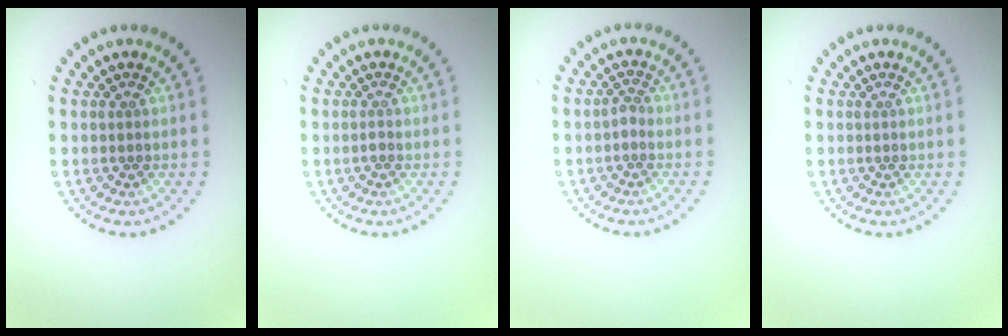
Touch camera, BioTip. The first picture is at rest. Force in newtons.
{"total": 0.5, "press": 0.3, "slide": 0.4}
{"total": 0.9, "press": 0.7, "slide": 0.5}
{"total": 0.0}